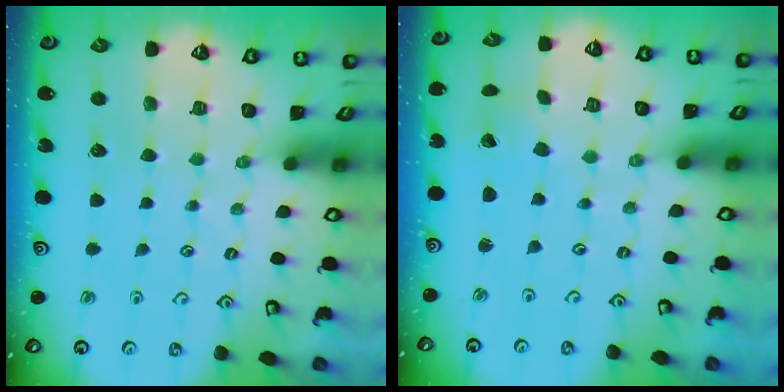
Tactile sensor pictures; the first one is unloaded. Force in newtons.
{"total": 0.6, "press": 0.6, "slide": 0.1}